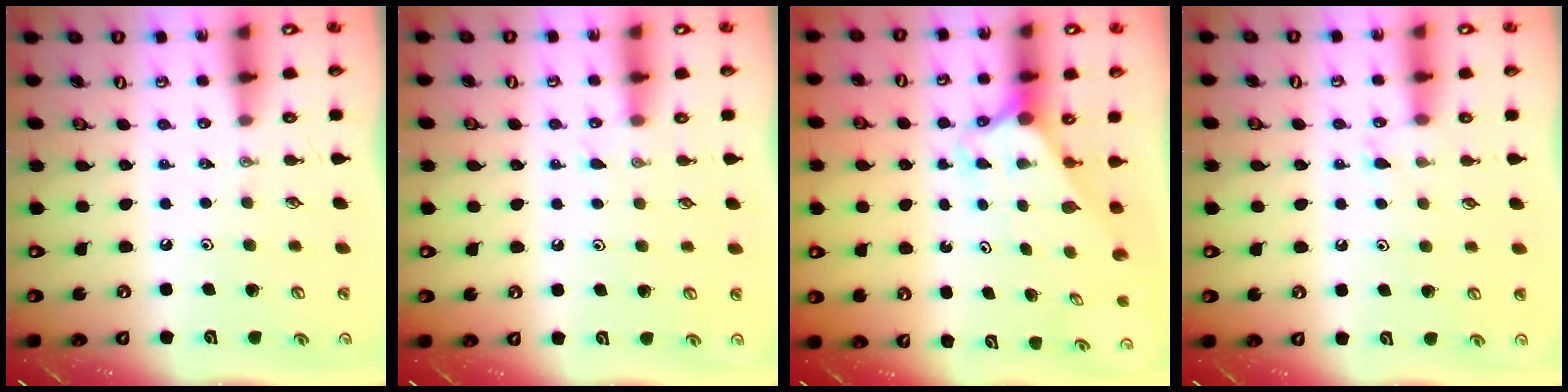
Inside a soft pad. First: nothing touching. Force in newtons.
{"total": 2.9, "press": 2.8, "slide": 0.4}
{"total": 2.6, "press": 2.6, "slide": 0.2}
{"total": 5.5, "press": 5.5, "slide": 0.7}